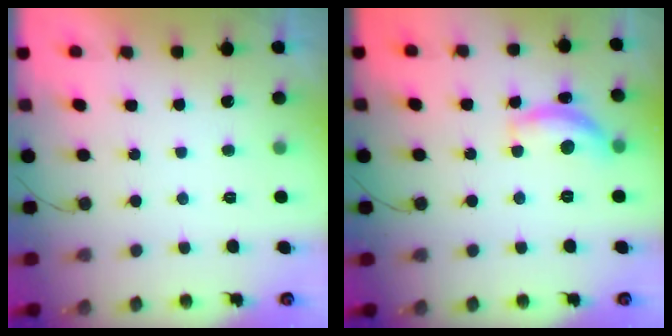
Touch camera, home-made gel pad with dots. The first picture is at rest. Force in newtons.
{"total": 11.4, "press": 11.4, "slide": 0.6}